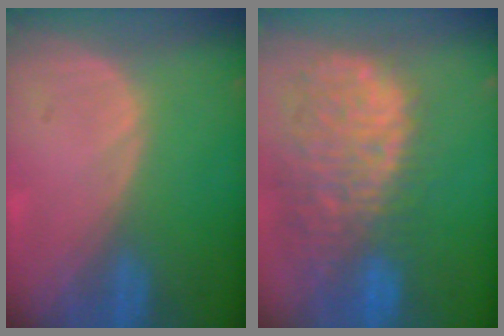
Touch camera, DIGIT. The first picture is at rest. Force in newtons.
{"total": 13.8, "press": 11.3, "slide": 7.9}